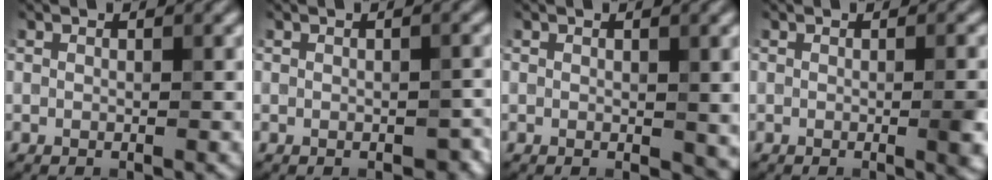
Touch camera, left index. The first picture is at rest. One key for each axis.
{"total": 1.8, "fx": -0.6, "fy": 1.1, "fz": 1.2, "tx": -0.021, "ty": -0.007, "tz": -0.003}
{"total": 1.6, "fx": 0.0, "fy": 0.9, "fz": 1.3, "tx": -0.014, "ty": -0.004, "tz": 0.003}
{"total": 2.9, "fx": -0.3, "fy": 0.7, "fz": 2.8, "tx": -0.029, "ty": 0.000, "tz": -0.005}